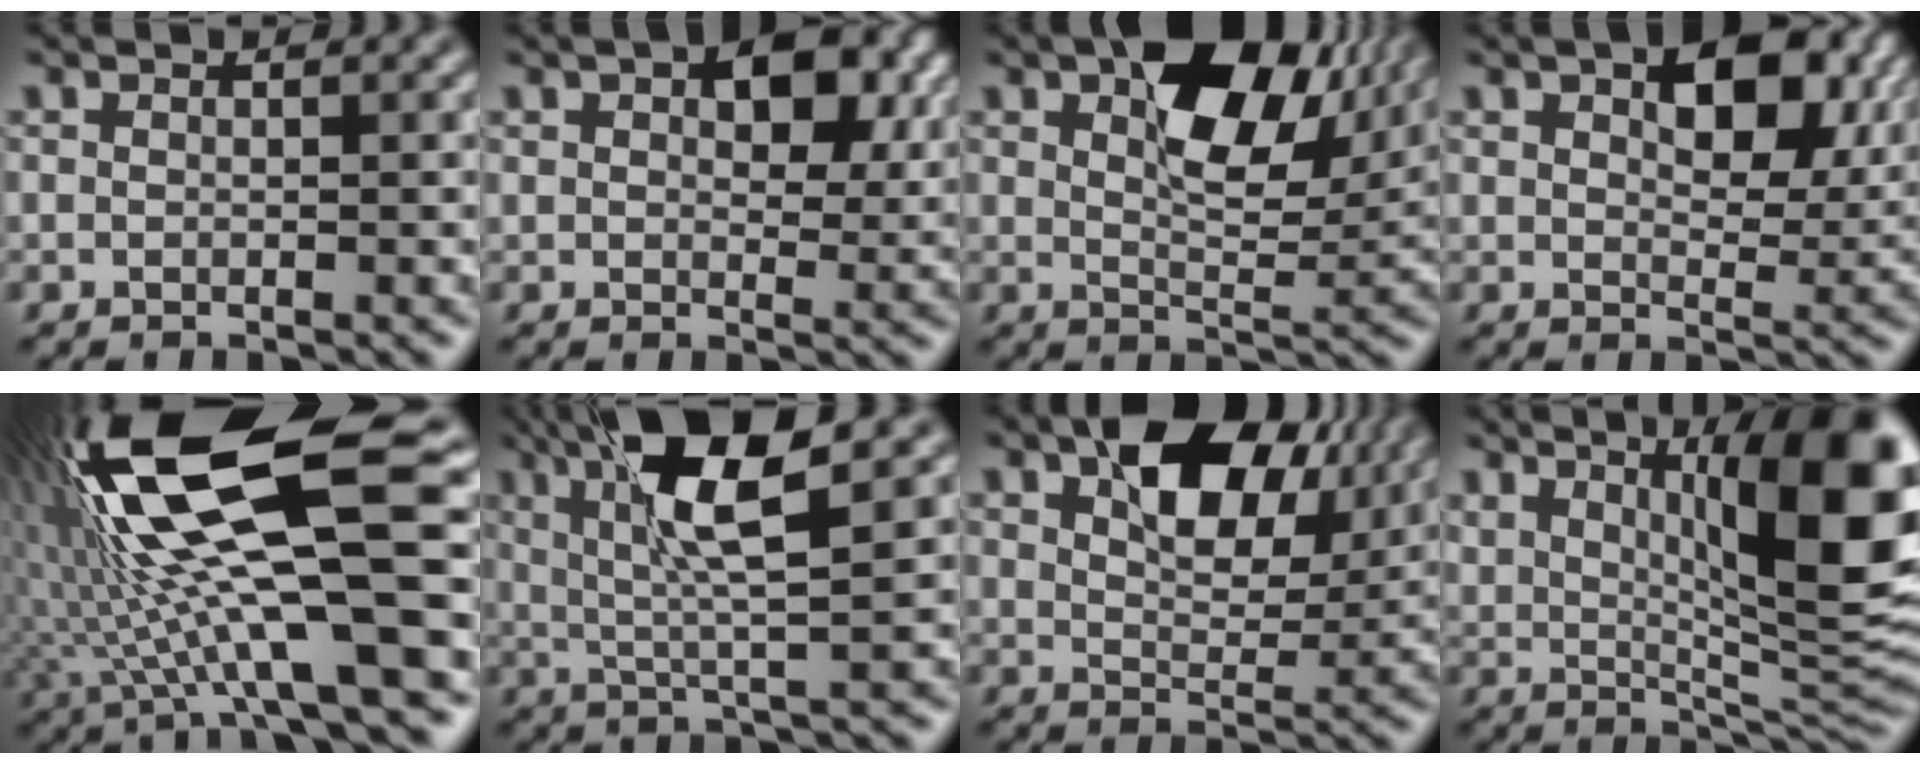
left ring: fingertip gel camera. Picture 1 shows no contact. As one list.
[{"total": 8.1, "force": [3.5, 4.0, 6.2], "torque": [-0.076, 0.014, 0.047]}, {"total": 10.6, "force": [4.7, 5.1, 8.0], "torque": [-0.116, 0.011, 0.069]}, {"total": 9.2, "force": [4.2, 4.3, 7.1], "torque": [-0.098, 0.010, 0.068]}, {"total": 16.6, "force": [2.7, 4.3, 15.8], "torque": [-0.302, 0.006, 0.050]}, {"total": 8.1, "force": [2.9, 1.4, 7.4], "torque": [-0.138, 0.009, 0.053]}, {"total": 9.1, "force": [4.1, 4.8, 6.5], "torque": [-0.106, 0.015, 0.061]}, {"total": 12.0, "force": [4.2, 3.3, 10.8], "torque": [-0.144, -0.006, 0.073]}]